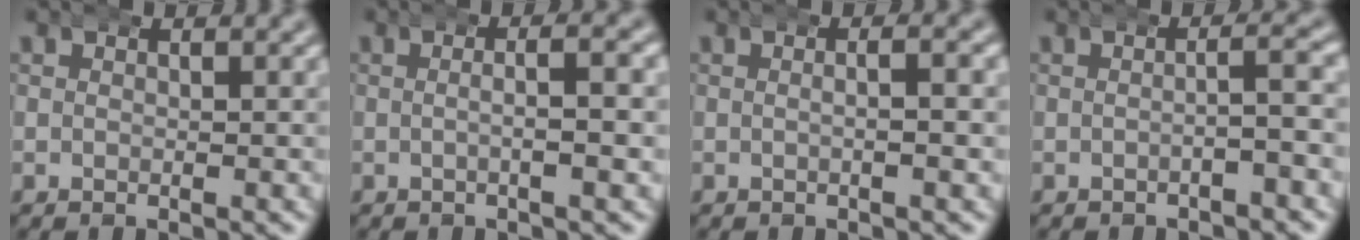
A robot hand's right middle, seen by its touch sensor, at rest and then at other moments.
{"total": 2.5, "force": [-0.1, 0.2, 2.5], "torque": [-0.032, 0.012, -0.010]}
{"total": 1.6, "force": [0.0, 0.3, 1.6], "torque": [-0.017, 0.011, -0.008]}
{"total": 1.7, "force": [-0.5, 0.1, 1.6], "torque": [-0.011, 0.009, -0.013]}